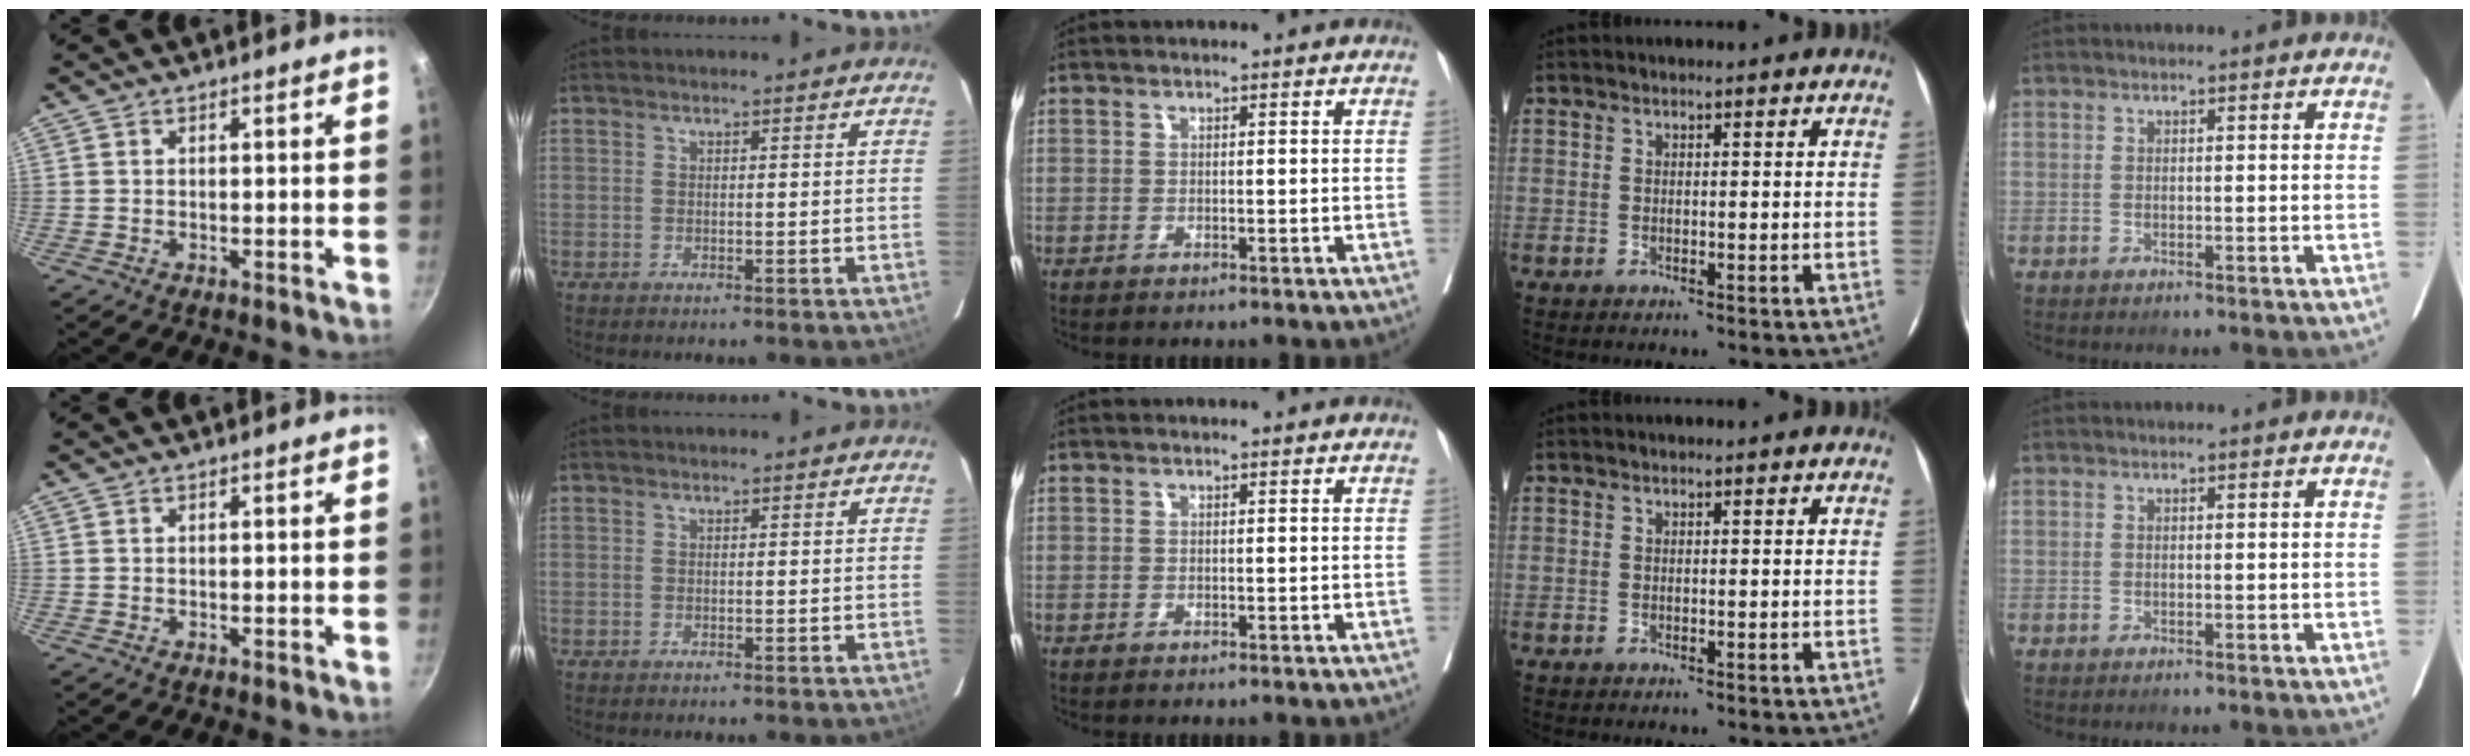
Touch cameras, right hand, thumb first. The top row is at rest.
{}